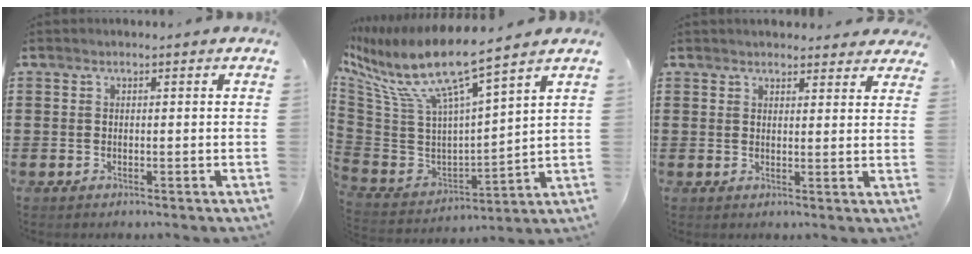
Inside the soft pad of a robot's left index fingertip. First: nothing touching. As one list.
[{"total": 10.8, "force": [7.2, 1.6, 7.9], "torque": [-0.182, -0.054, 0.115]}, {"total": 2.7, "force": [2.6, 0.5, 0.3], "torque": [-0.004, -0.007, 0.048]}]